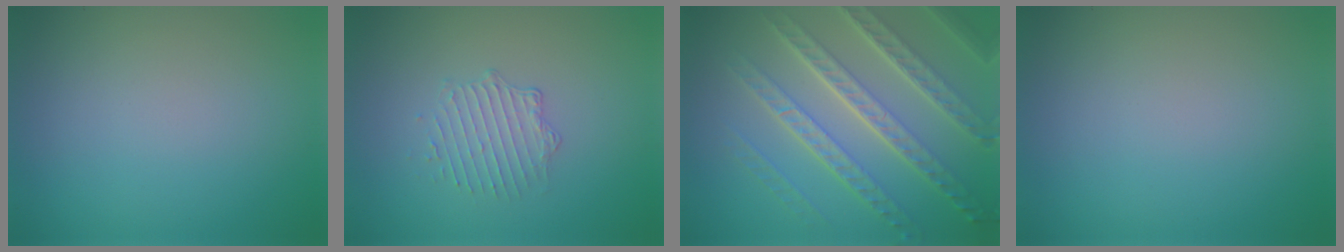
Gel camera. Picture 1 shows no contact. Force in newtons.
{"total": 1.7, "press": 1.1, "slide": 1.3}
{"total": 7.5, "press": 5.3, "slide": 5.3}
{"total": 0.0}